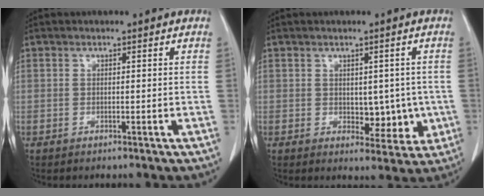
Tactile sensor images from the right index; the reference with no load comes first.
{"total": 5.0, "force": [-0.2, 3.0, 4.0], "torque": [-0.040, 0.000, 0.007]}